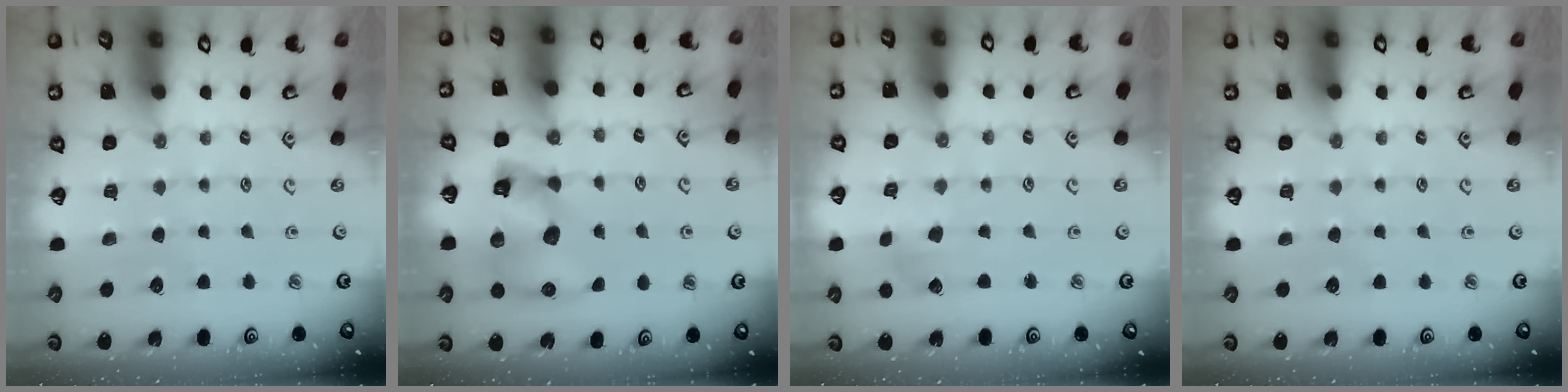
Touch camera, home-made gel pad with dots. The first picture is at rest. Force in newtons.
{"total": 12.5, "press": 12.4, "slide": 1.9}
{"total": 2.6, "press": 2.6, "slide": 0.4}
{"total": 0.0}